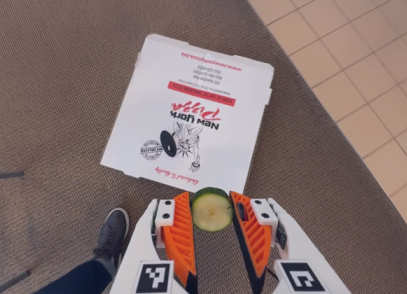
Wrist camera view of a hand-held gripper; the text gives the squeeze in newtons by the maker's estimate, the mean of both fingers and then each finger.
{"total": 8.4, "left": 8.5, "right": 8.3}